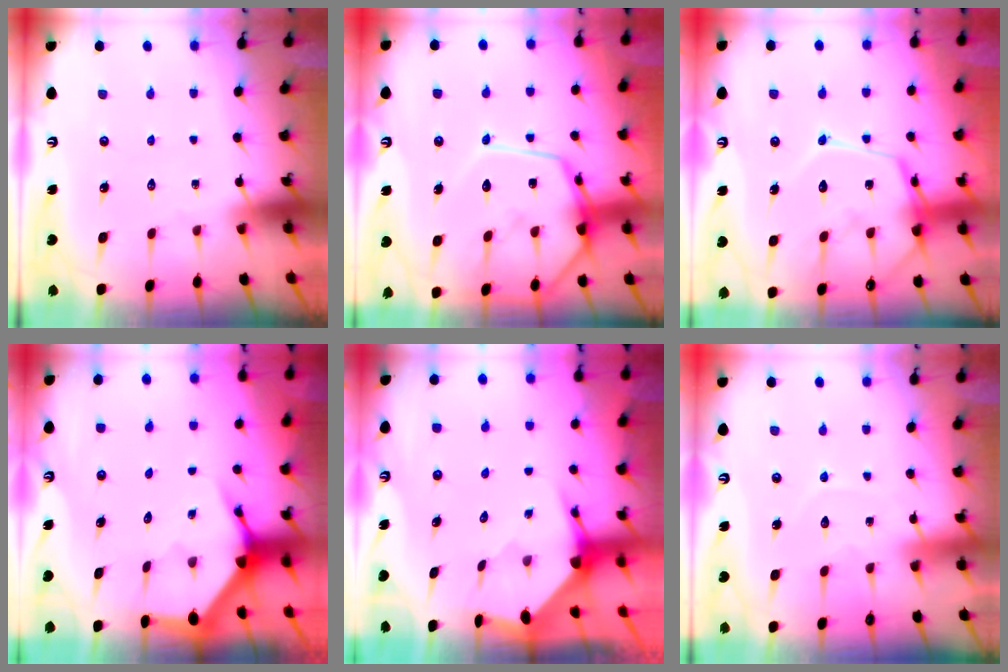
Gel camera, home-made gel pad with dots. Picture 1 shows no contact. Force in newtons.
{"total": 18.3, "press": 18.2, "slide": 1.6}
{"total": 15.3, "press": 15.2, "slide": 1.4}
{"total": 3.7, "press": 3.6, "slide": 0.5}
{"total": 3.7, "press": 3.6, "slide": 0.5}
{"total": 5.0, "press": 5.0, "slide": 0.2}